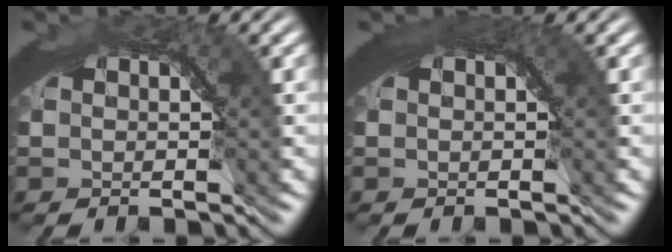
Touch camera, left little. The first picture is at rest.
{"total": 1.6, "force": [0.9, 0.4, 1.3], "torque": [-0.011, 0.003, 0.010]}